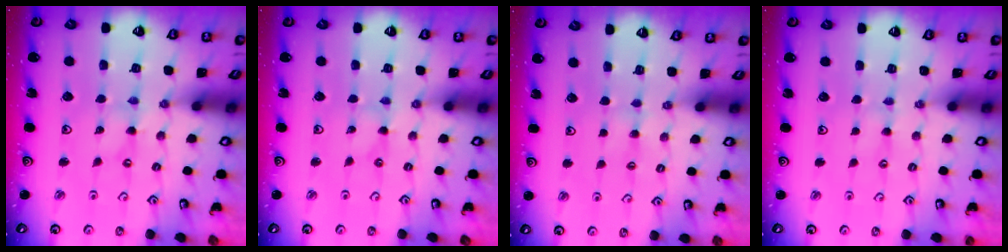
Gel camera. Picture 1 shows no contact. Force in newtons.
{"total": 0.0}
{"total": 2.8, "press": 2.8, "slide": 0.4}
{"total": 1.9, "press": 1.9, "slide": 0.3}